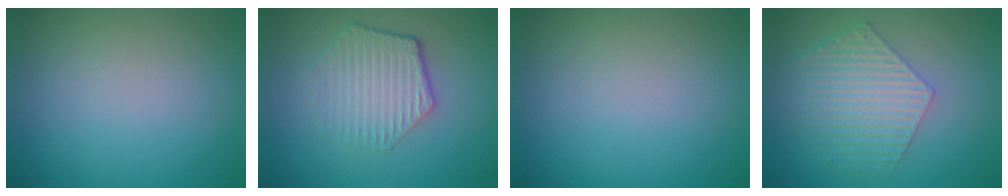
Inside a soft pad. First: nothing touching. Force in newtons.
{"total": 4.3, "press": 3.2, "slide": 2.8}
{"total": 0.0}
{"total": 6.0, "press": 4.5, "slide": 4.0}